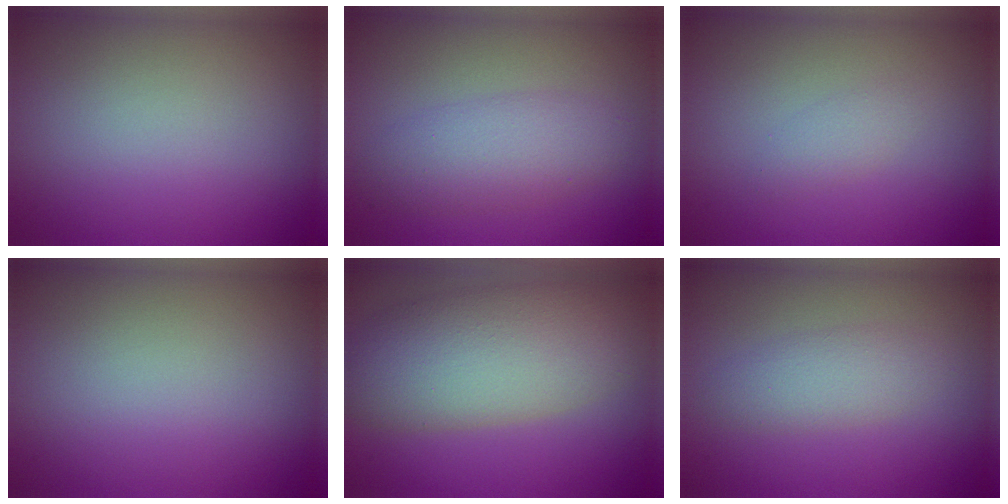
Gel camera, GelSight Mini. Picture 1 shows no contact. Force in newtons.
{"total": 3.8, "press": 3.8, "slide": 0.1}
{"total": 1.1, "press": 1.1, "slide": 0.1}
{"total": 0.0}
{"total": 8.1, "press": 8.1, "slide": 0.5}
{"total": 2.4, "press": 2.4, "slide": 0.1}